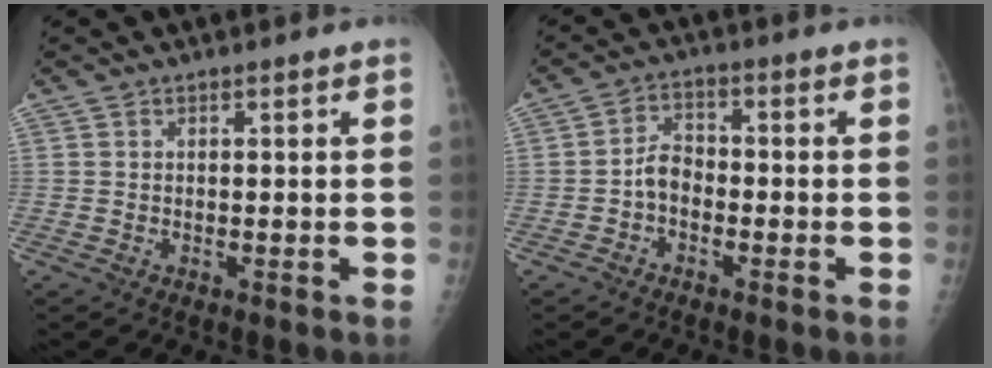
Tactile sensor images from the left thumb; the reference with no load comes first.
{"total": 4.2, "force": [-1.4, 3.0, 2.6], "torque": [-0.032, 0.021, -0.035]}